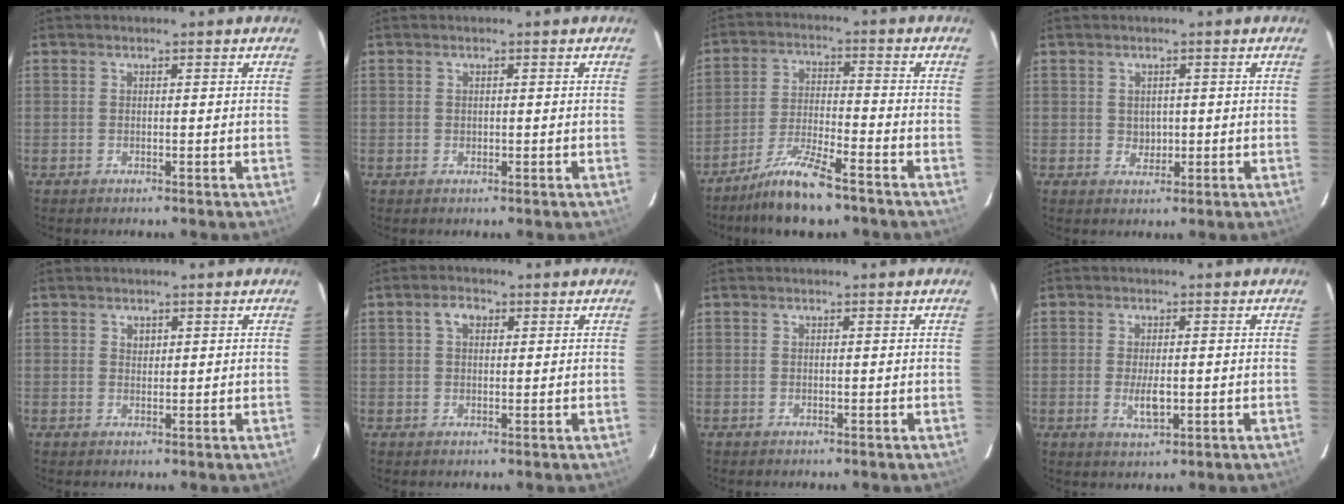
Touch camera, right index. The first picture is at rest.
{"total": 0.6, "force": [0.1, 0.6, 0.1], "torque": [0.002, -0.001, 0.003]}
{"total": 9.9, "force": [-7.8, 1.6, 5.9], "torque": [-0.128, -0.006, -0.145]}
{"total": 2.3, "force": [0.2, 2.2, 0.8], "torque": [-0.009, 0.001, 0.008]}
{"total": 1.3, "force": [0.7, 1.0, 0.4], "torque": [-0.002, 0.004, 0.012]}
{"total": 2.8, "force": [1.0, 2.0, 1.7], "torque": [-0.029, 0.011, 0.019]}
{"total": 0.0}
{"total": 4.3, "force": [-0.8, 1.8, 3.8], "torque": [-0.072, -0.009, -0.010]}